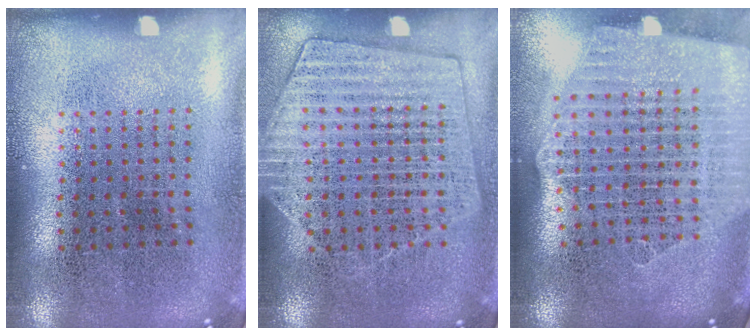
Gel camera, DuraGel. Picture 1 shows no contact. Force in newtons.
{"total": 1.4, "press": 1.4, "slide": 0.3}
{"total": 2.6, "press": 2.2, "slide": 1.3}